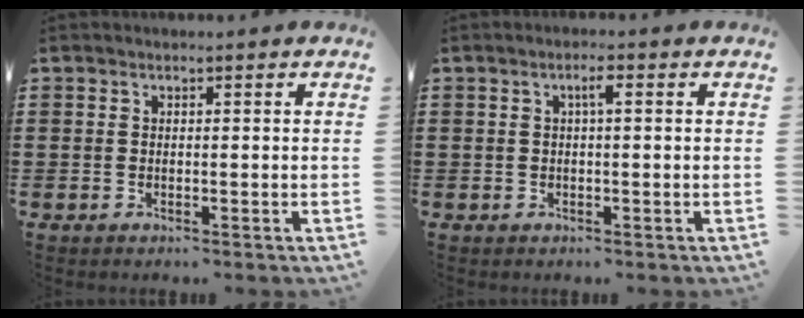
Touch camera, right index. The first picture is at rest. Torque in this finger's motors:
{"motor_torque": [0.43, -0.29, 0.22, 0.06]}